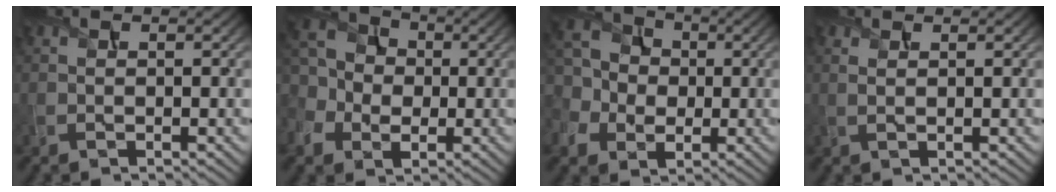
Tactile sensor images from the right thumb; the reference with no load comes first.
{"total": 8.0, "force": [-0.5, 6.5, 4.7], "torque": [-0.123, 0.007, -0.021]}
{"total": 8.8, "force": [0.3, 7.3, 4.9], "torque": [-0.139, 0.010, -0.013]}
{"total": 1.1, "force": [0.5, 0.2, 0.9], "torque": [-0.022, 0.001, 0.008]}